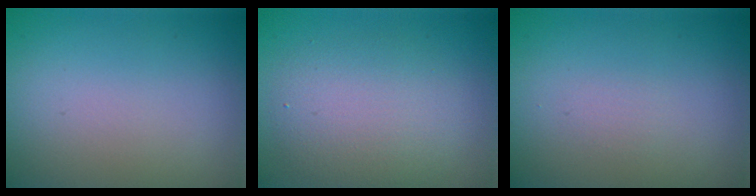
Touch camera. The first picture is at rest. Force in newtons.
{"total": 4.6, "press": 4.6, "slide": 0.1}
{"total": 0.6, "press": 0.6, "slide": 0.1}